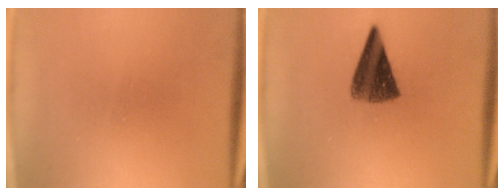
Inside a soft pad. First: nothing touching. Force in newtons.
{"total": 8.0}